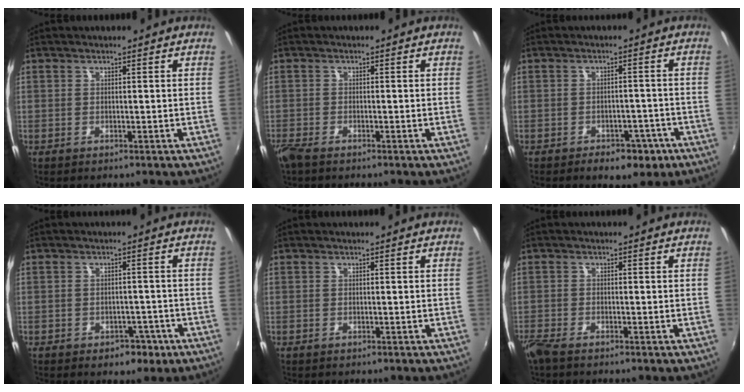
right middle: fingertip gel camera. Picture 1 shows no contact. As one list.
[{"total": 2.9, "force": [-2.4, 0.5, 1.6], "torque": [-0.039, -0.014, -0.050]}, {"total": 6.8, "force": [-4.4, 4.1, 3.3], "torque": [-0.065, 0.000, -0.044]}, {"total": 4.4, "force": [-2.5, 3.0, 2.0], "torque": [-0.043, -0.001, -0.023]}, {"total": 0.0}, {"total": 3.3, "force": [-2.8, 0.5, 1.7], "torque": [-0.045, -0.015, -0.057]}]